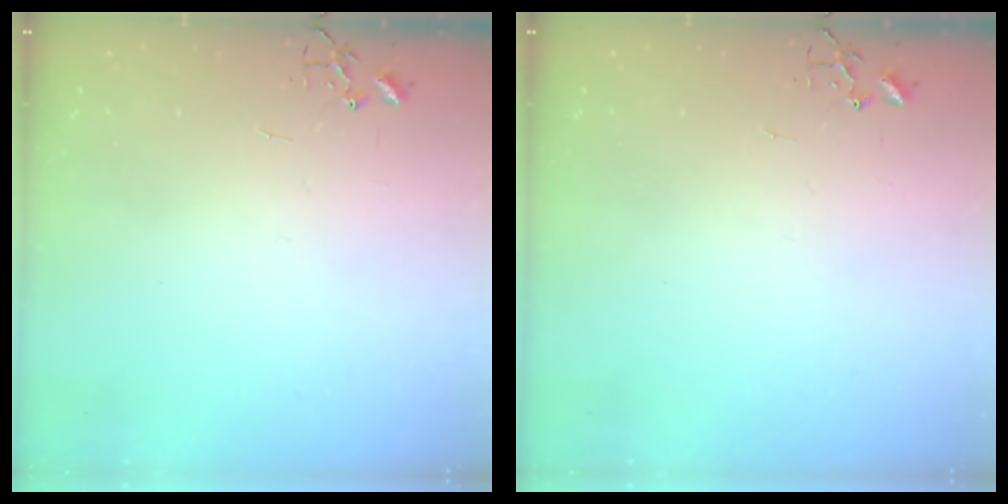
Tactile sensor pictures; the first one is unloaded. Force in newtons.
{"total": 0.0}